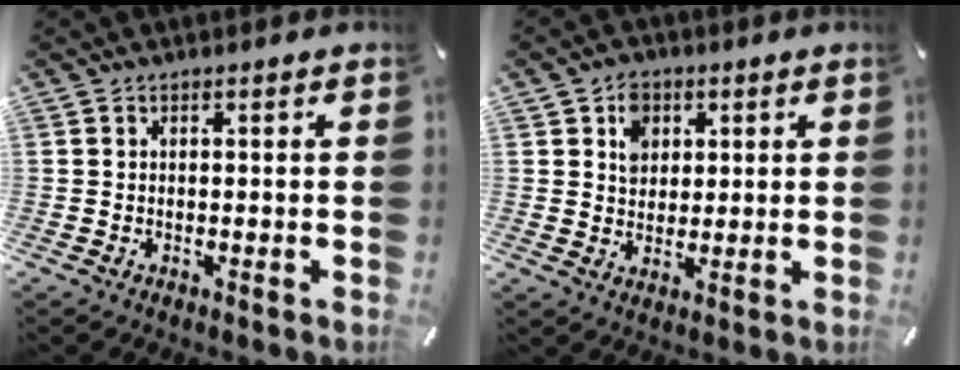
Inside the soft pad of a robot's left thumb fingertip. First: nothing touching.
{"total": 6.0, "force": [2.2, 5.1, 2.2], "torque": [-0.034, 0.003, 0.037]}